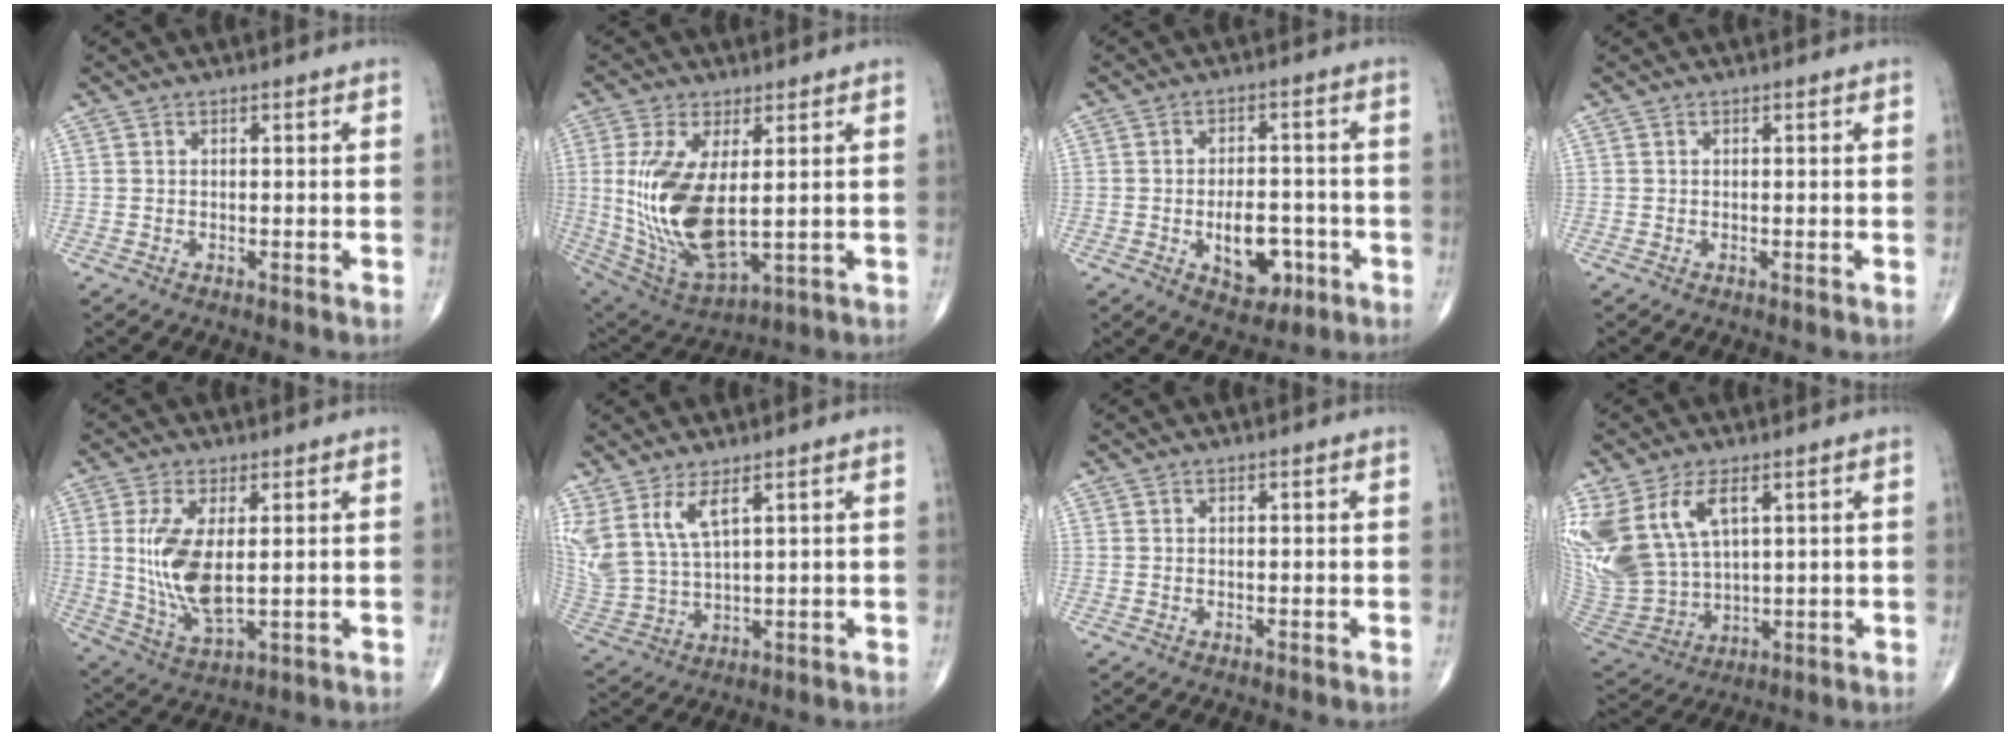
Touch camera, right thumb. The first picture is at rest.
{"total": 16.8, "force": [1.0, 7.3, 15.1], "torque": [-0.313, -0.023, 0.042]}
{"total": 8.7, "force": [-2.6, 5.2, 6.5], "torque": [-0.071, 0.017, -0.029]}
{"total": 0.0}
{"total": 11.6, "force": [1.2, 4.9, 10.4], "torque": [-0.217, -0.020, 0.037]}
{"total": 10.1, "force": [5.5, 3.7, 7.7], "torque": [-0.178, -0.027, 0.126]}
{"total": 0.0}
{"total": 16.1, "force": [6.3, 9.3, 11.6], "torque": [-0.248, -0.023, 0.142]}